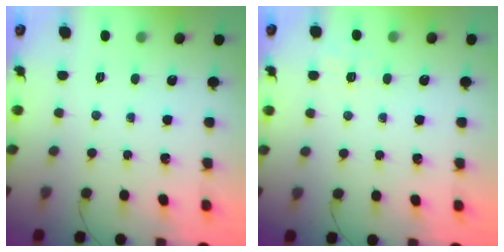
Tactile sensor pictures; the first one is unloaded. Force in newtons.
{"total": 1.4, "press": 0.6, "slide": 1.3}